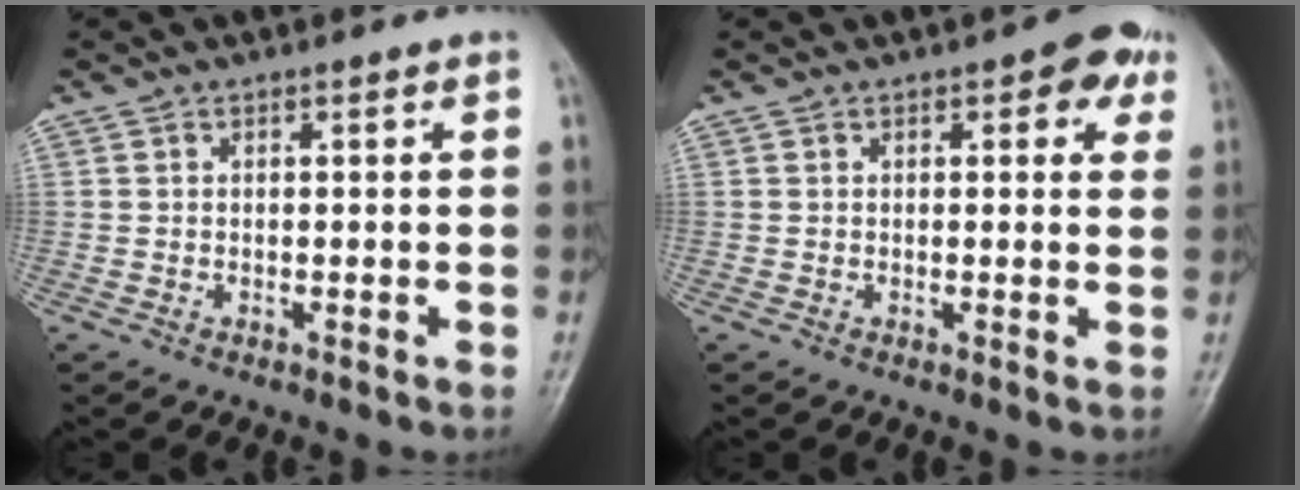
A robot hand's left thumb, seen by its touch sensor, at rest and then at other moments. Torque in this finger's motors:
{"motor_torque": [0.88, 0.38, 0.47, -0.46, 0.02]}